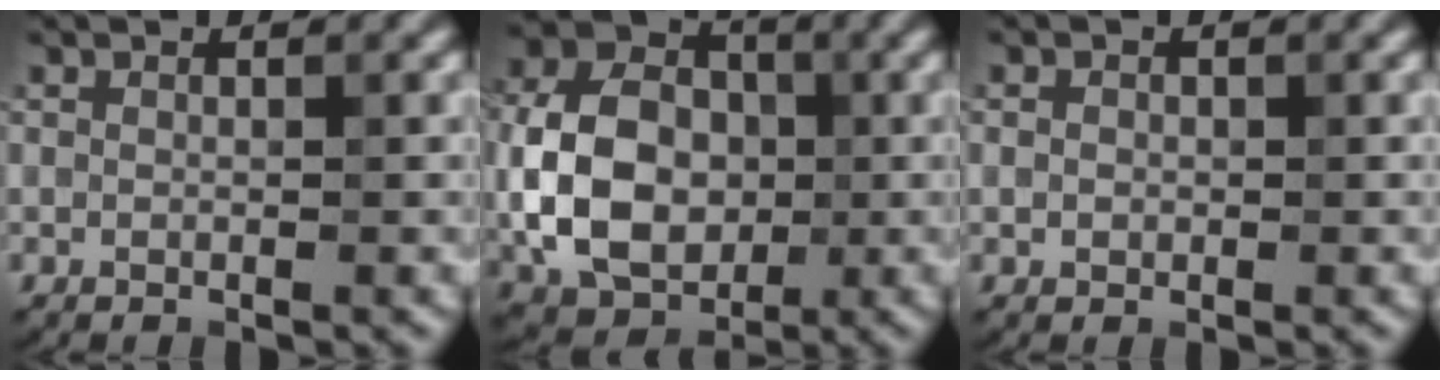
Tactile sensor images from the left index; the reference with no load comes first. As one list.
[{"total": 9.6, "force": [-1.1, 7.2, 6.2], "torque": [-0.135, 0.006, -0.026]}, {"total": 0.8, "force": [0.0, 0.8, 0.3], "torque": [-0.005, -0.001, -0.002]}]